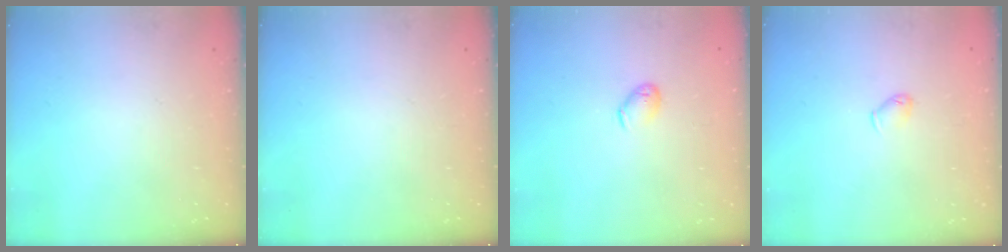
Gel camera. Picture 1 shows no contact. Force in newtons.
{"total": 0.0}
{"total": 5.7, "press": 5.6, "slide": 1.2}
{"total": 3.7, "press": 3.6, "slide": 0.8}